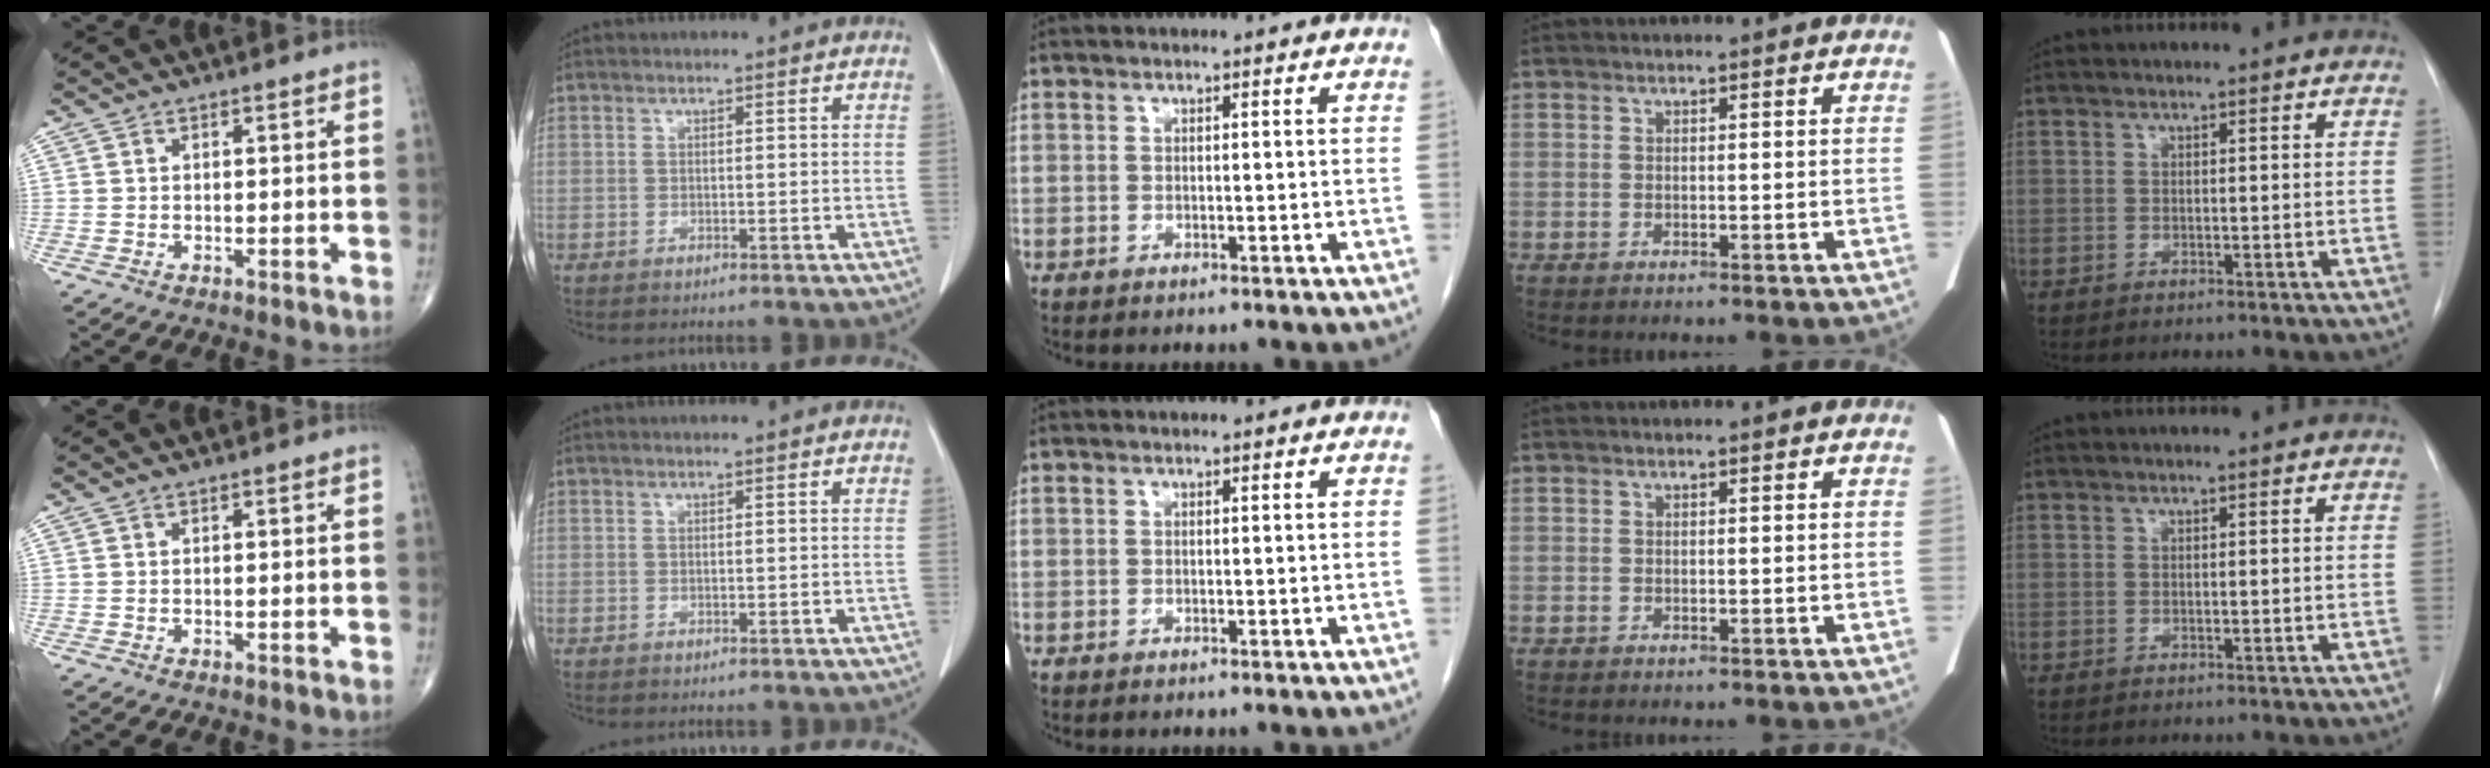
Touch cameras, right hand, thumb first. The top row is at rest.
{}